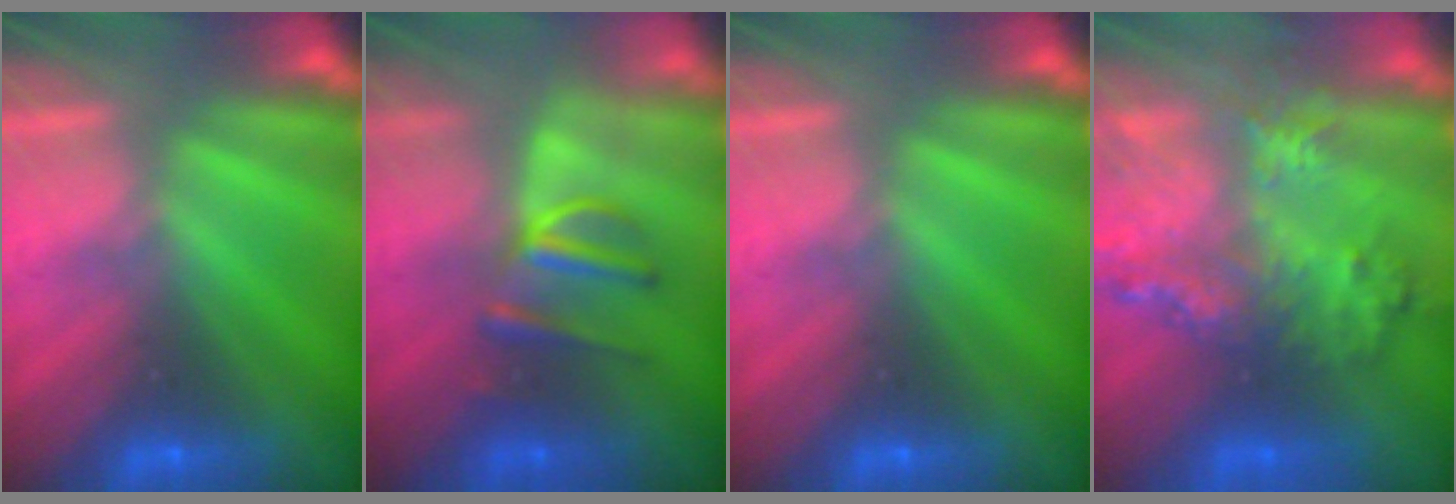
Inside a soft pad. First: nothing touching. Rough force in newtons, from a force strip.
{"total": 2.9}
{"total": 0.0}
{"total": 7.8}